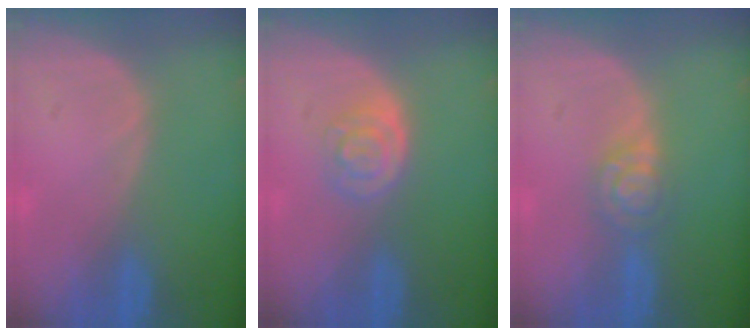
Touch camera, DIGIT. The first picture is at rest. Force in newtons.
{"total": 4.0, "press": 3.6, "slide": 1.7}
{"total": 4.7, "press": 4.0, "slide": 2.5}